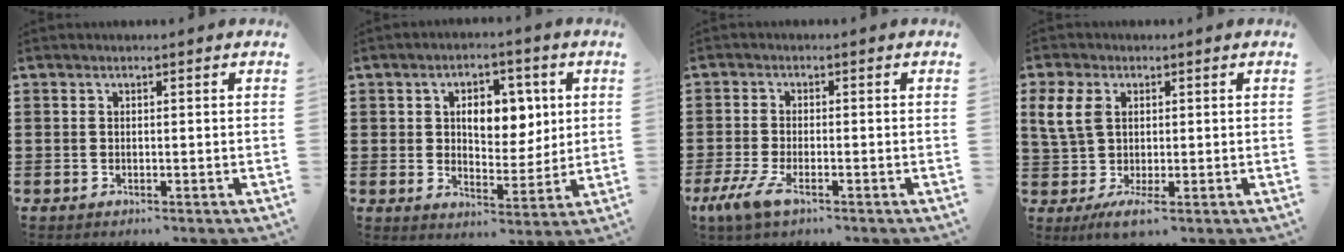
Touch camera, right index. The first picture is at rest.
{"total": 6.9, "force": [1.7, 4.5, 4.9], "torque": [-0.081, 0.004, 0.020]}
{"total": 4.3, "force": [-2.3, 0.9, 3.5], "torque": [-0.086, -0.014, -0.047]}
{"total": 6.6, "force": [0.0, 3.7, 5.5], "torque": [-0.123, 0.002, 0.001]}